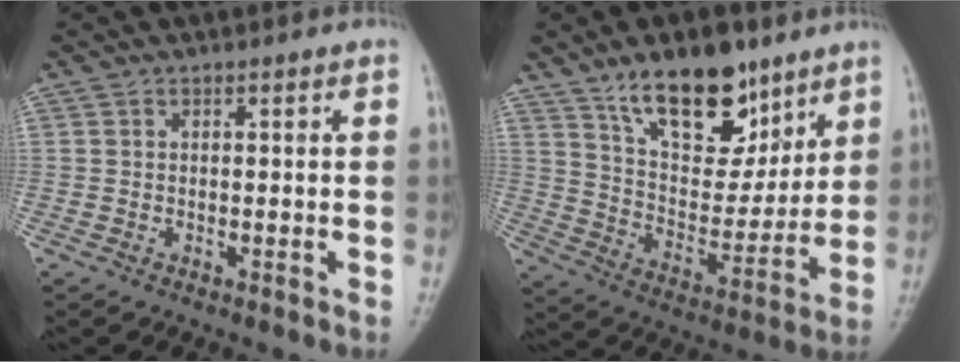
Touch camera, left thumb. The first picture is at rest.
{"total": 17.7, "force": [11.6, 8.6, 10.2], "torque": [-0.108, -0.072, 0.204]}